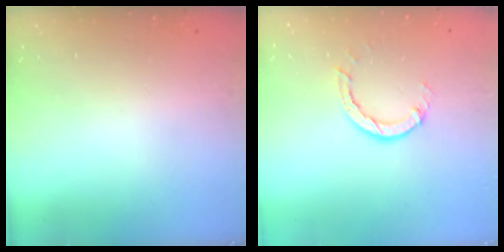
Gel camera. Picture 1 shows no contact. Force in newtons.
{"total": 2.7, "press": 2.7, "slide": 0.3}